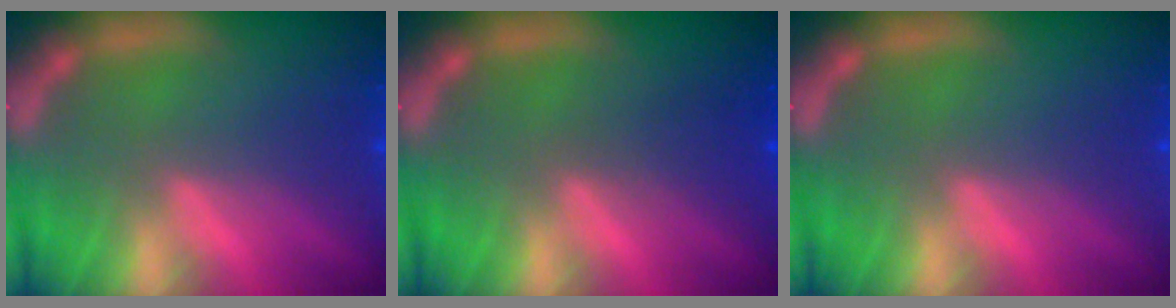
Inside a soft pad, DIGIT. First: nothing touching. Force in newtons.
{"total": 2.0}
{"total": 0.0}